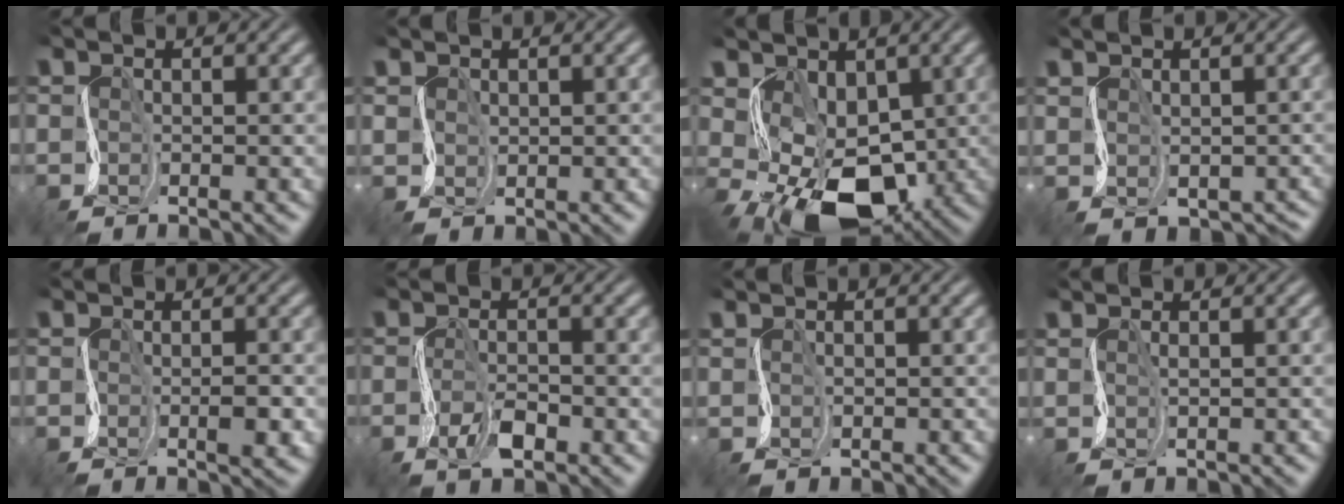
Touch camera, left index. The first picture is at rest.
{"total": 1.4, "force": [1.1, 0.7, -0.5], "torque": [0.007, 0.006, 0.023]}
{"total": 6.9, "force": [0.0, 5.1, 4.6], "torque": [-0.079, -0.018, 0.006]}
{"total": 1.7, "force": [0.8, 1.5, 0.3], "torque": [-0.001, -0.007, 0.025]}
{"total": 1.8, "force": [-0.4, 0.6, 1.7], "torque": [-0.029, 0.001, -0.007]}
{"total": 2.2, "force": [-0.7, 1.0, 1.8], "torque": [-0.042, 0.002, -0.014]}
{"total": 0.5, "force": [0.5, 0.2, -0.2], "torque": [0.006, 0.003, 0.009]}
{"total": 1.0, "force": [0.9, -0.3, -0.3], "torque": [0.004, 0.003, 0.018]}